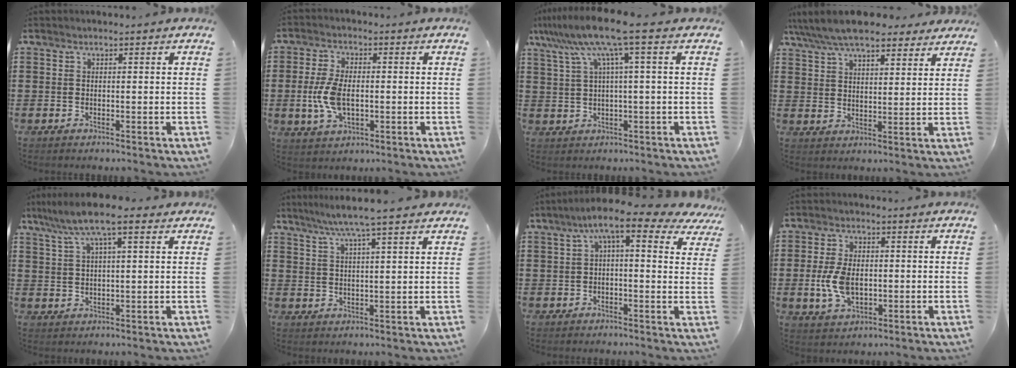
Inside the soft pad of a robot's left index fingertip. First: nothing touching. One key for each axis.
{"total": 7.2, "fx": -0.7, "fy": 3.8, "fz": 6.1, "tx": -0.149, "ty": -0.004, "tz": -0.020}
{"total": 8.8, "fx": 3.6, "fy": -0.2, "fz": 8.0, "tx": -0.173, "ty": -0.016, "tz": 0.057}
{"total": 8.1, "fx": 7.1, "fy": 2.1, "fz": 3.2, "tx": -0.089, "ty": -0.013, "tz": 0.131}
{"total": 7.8, "fx": 4.9, "fy": 1.4, "fz": 5.8, "tx": -0.124, "ty": -0.001, "tz": 0.086}
{"total": 6.0, "fx": 4.8, "fy": -0.1, "fz": 3.6, "tx": -0.082, "ty": -0.010, "tz": 0.083}
{"total": 7.6, "fx": 4.1, "fy": 1.2, "fz": 6.4, "tx": -0.127, "ty": -0.010, "tz": 0.063}
{"total": 7.1, "fx": -0.6, "fy": 4.3, "fz": 5.6, "tx": -0.137, "ty": -0.001, "tz": -0.016}